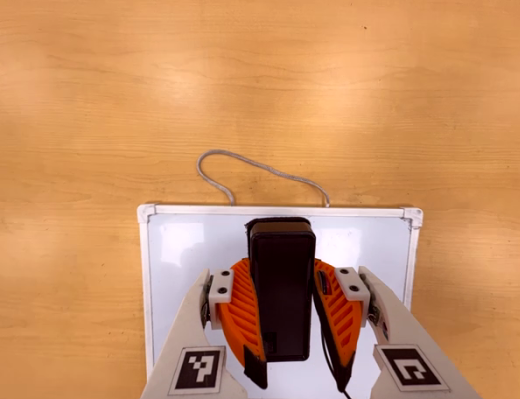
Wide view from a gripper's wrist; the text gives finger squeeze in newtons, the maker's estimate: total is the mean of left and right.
{"total": 9.6, "left": 8.3, "right": 11.0}